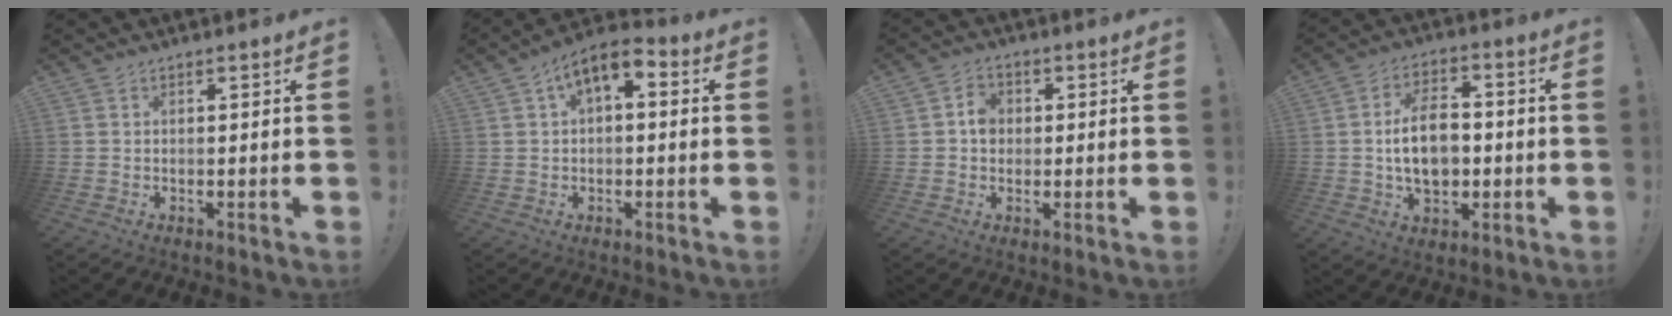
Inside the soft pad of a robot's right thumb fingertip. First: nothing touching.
{"total": 6.8, "force": [2.1, 3.5, 5.4], "torque": [-0.078, -0.010, 0.037]}
{"total": 5.0, "force": [0.2, 4.2, 2.6], "torque": [-0.035, 0.007, 0.001]}
{"total": 13.9, "force": [-0.7, 9.2, 10.3], "torque": [-0.183, 0.008, -0.013]}